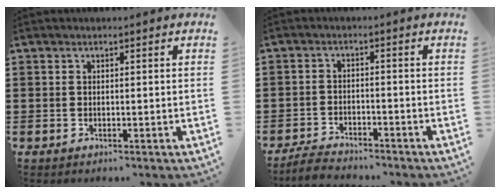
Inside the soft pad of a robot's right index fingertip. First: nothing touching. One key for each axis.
{"total": 3.2, "fx": -3.2, "fy": 0.3, "fz": 0.1, "tx": -0.014, "ty": 0.003, "tz": -0.070}